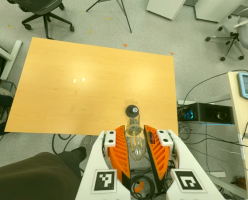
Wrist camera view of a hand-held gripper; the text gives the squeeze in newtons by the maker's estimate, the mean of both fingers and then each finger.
{"total": 13.3, "left": 13.8, "right": 12.7}